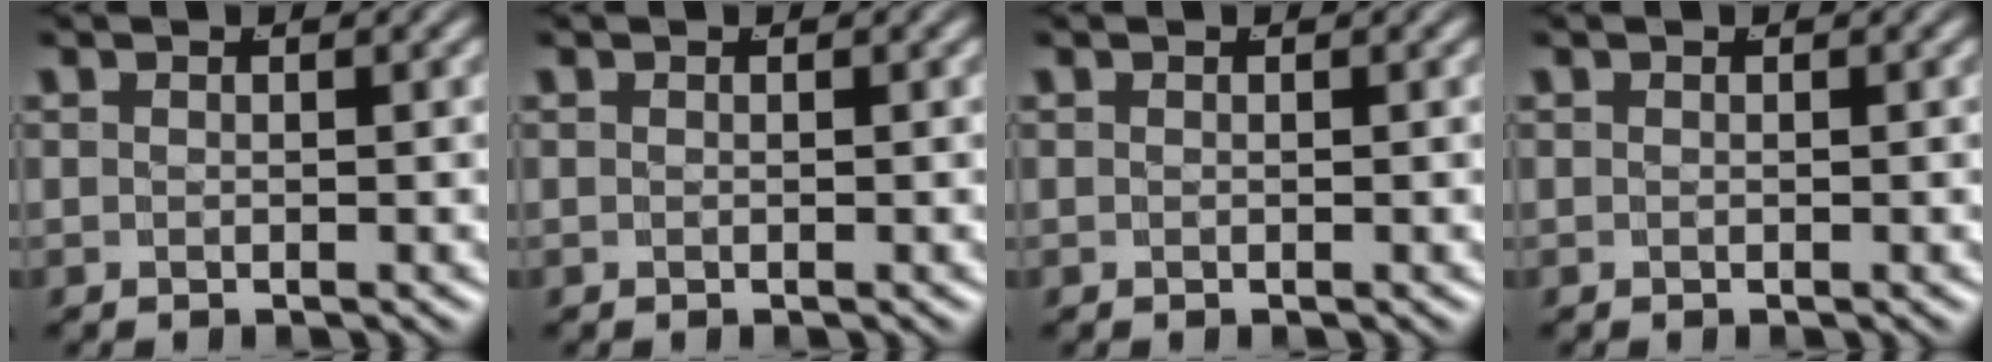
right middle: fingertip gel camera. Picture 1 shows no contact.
{"total": 0.0}
{"total": 0.0}
{"total": 0.0}